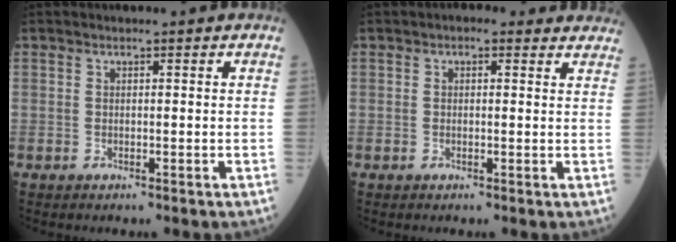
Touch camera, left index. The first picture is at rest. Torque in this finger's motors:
{"motor_torque": [0.65, -0.78, 0.05, 0.00]}